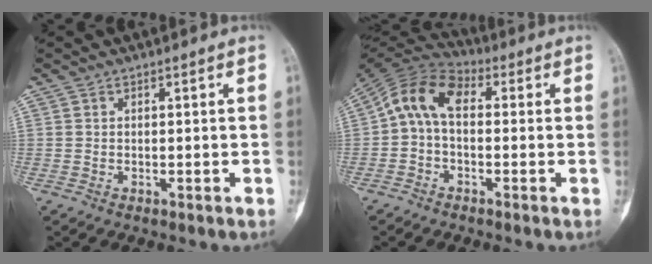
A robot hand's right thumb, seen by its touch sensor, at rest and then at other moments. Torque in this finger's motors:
{"motor_torque": [0.08, 0.07, 0.70, -0.45, 0.17]}